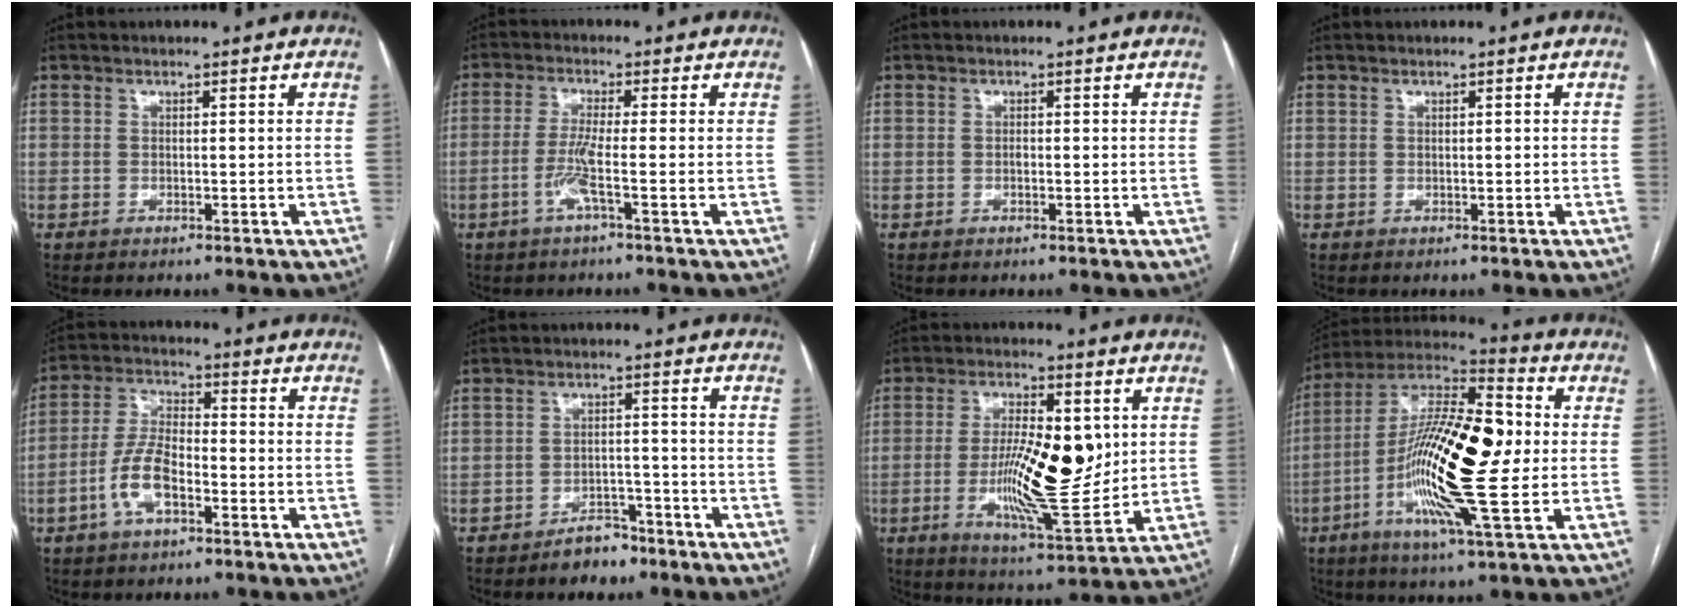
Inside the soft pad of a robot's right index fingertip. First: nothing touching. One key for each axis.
{"total": 4.2, "fx": -1.6, "fy": -0.6, "fz": 3.9, "tx": -0.080, "ty": -0.004, "tz": -0.036}
{"total": 0.5, "fx": -0.2, "fy": 0.3, "fz": 0.4, "tx": -0.010, "ty": 0.001, "tz": -0.005}
{"total": 0.0}
{"total": 7.7, "fx": -3.2, "fy": 3.2, "fz": 6.2, "tx": -0.137, "ty": 0.011, "tz": -0.065}
{"total": 4.5, "fx": -3.5, "fy": 2.5, "fz": 1.3, "tx": -0.010, "ty": 0.011, "tz": -0.052}
{"total": 13.9, "fx": 0.4, "fy": 3.6, "fz": 13.4, "tx": -0.240, "ty": -0.001, "tz": 0.010}
{"total": 21.6, "fx": -1.3, "fy": 3.6, "fz": 21.3, "tx": -0.407, "ty": 0.011, "tz": -0.032}